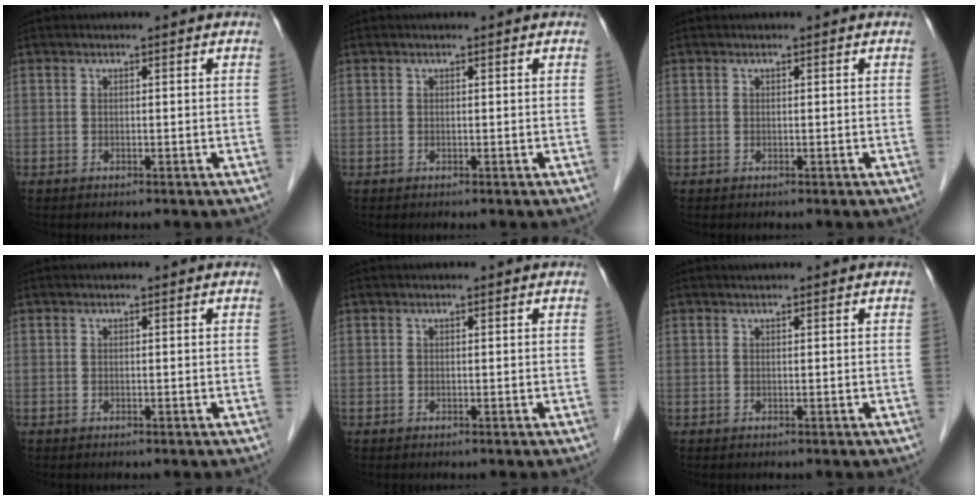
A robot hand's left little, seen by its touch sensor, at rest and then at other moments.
{"total": 0.0}
{"total": 0.0}
{"total": 0.0}
{"total": 0.0}
{"total": 0.0}